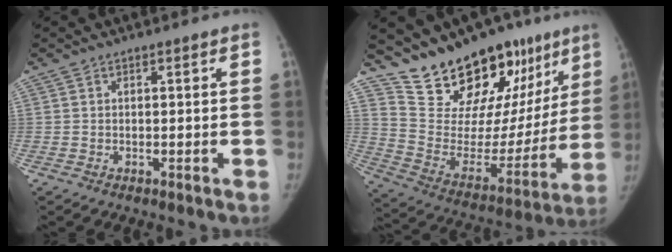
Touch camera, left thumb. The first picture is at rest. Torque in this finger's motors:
{"motor_torque": [0.66, 0.65, 0.35, -0.25, 0.03]}